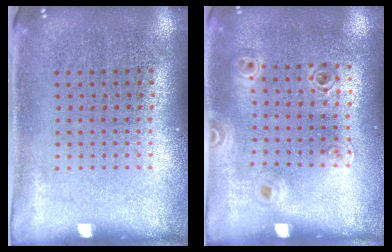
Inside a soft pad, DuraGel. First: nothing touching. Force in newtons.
{"total": 1.0, "press": 0.9, "slide": 0.2}